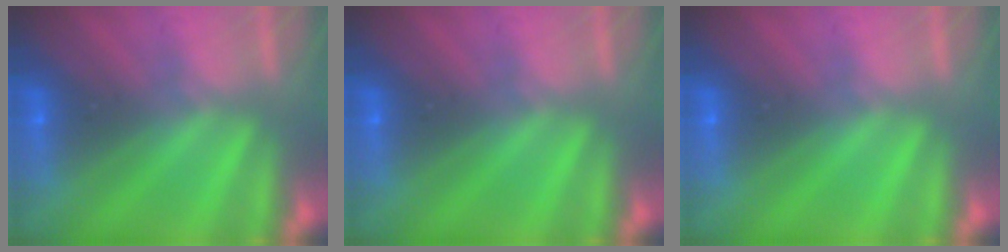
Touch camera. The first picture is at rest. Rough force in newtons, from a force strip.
{"total": 0.0}
{"total": 0.0}